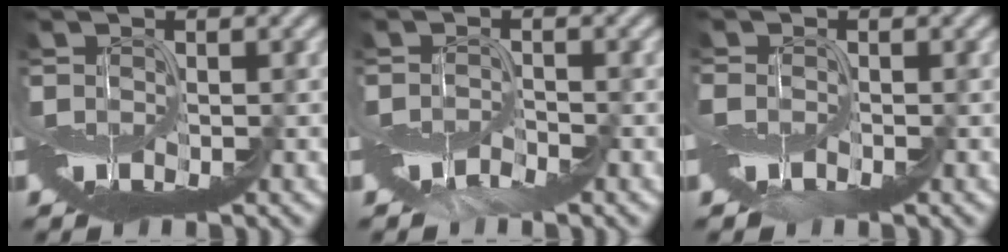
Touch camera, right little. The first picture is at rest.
{"total": 1.1, "force": [-1.0, -0.1, -0.3], "torque": [0.002, -0.003, -0.019]}
{"total": 1.1, "force": [-0.6, -0.4, -0.9], "torque": [0.015, 0.000, -0.013]}